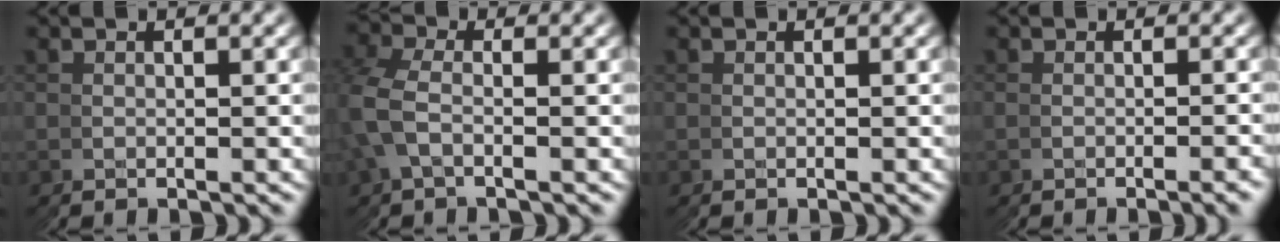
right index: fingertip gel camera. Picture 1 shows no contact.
{"total": 3.7, "force": [1.5, 3.3, 0.6], "torque": [-0.034, 0.014, 0.012]}
{"total": 0.0}
{"total": 1.1, "force": [-0.4, -1.0, -0.2], "torque": [0.003, 0.011, -0.010]}